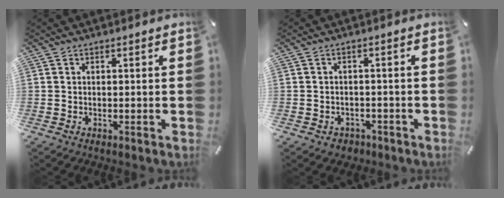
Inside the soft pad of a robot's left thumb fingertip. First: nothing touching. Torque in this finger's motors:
{"motor_torque": [-0.45, 0.47, 0.07, -0.07, 0.00]}